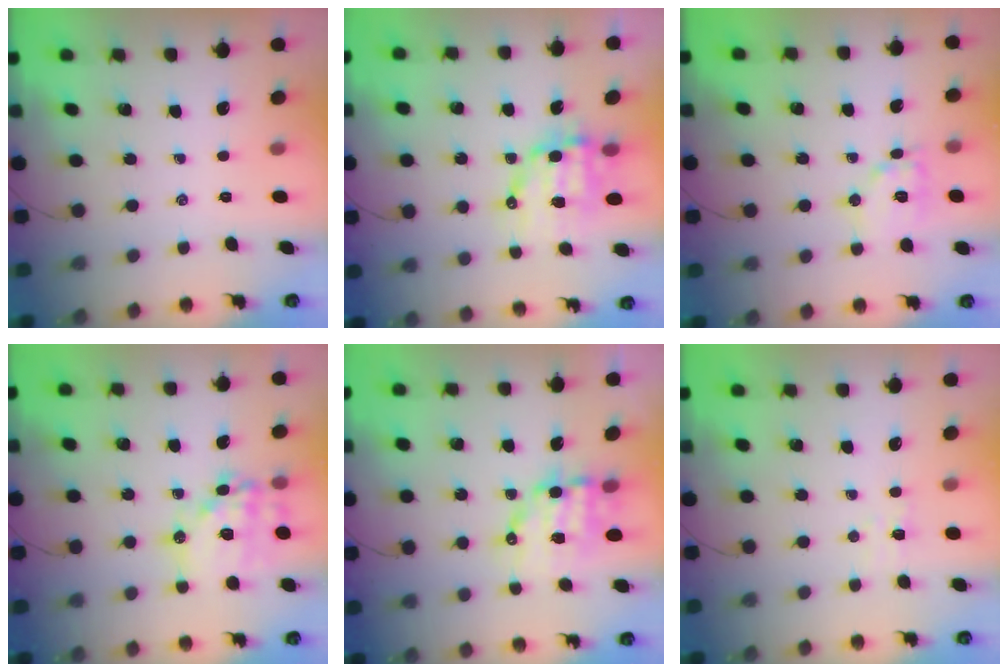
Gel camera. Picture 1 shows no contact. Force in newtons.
{"total": 10.5, "press": 10.3, "slide": 2.2}
{"total": 11.2, "press": 11.2, "slide": 0.4}
{"total": 16.6, "press": 16.3, "slide": 3.0}
{"total": 11.0, "press": 10.7, "slide": 2.2}
{"total": 3.0, "press": 2.9, "slide": 0.7}